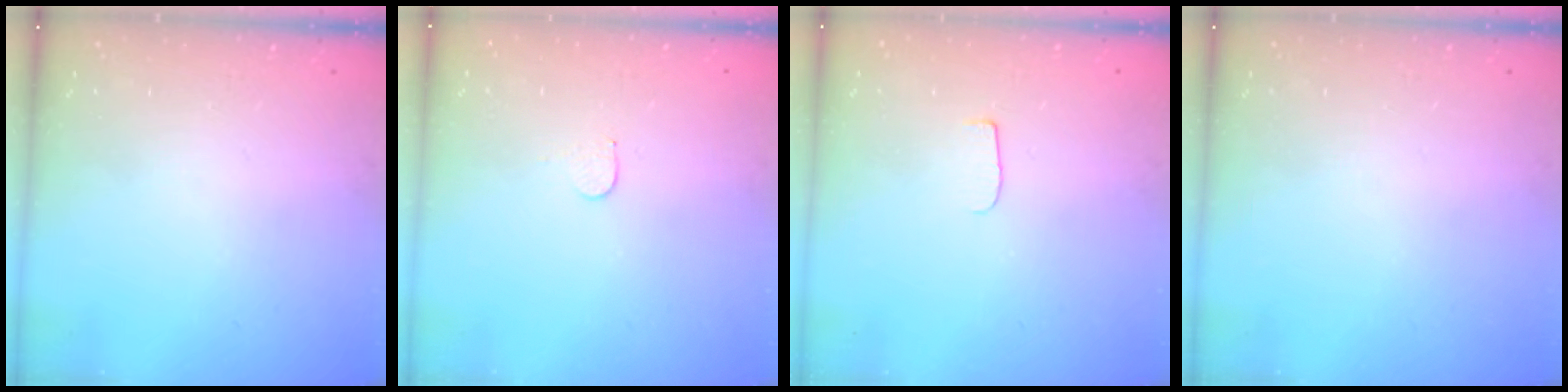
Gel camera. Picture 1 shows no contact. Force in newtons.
{"total": 3.7, "press": 3.7, "slide": 0.3}
{"total": 4.5, "press": 4.4, "slide": 0.5}
{"total": 0.0}